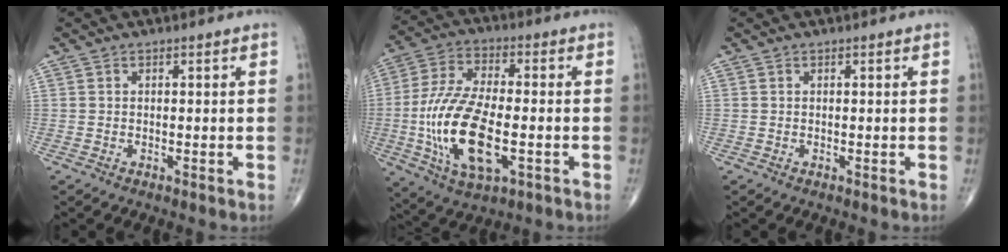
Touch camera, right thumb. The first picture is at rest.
{"total": 17.9, "force": [-3.6, 7.9, 15.6], "torque": [-0.321, 0.009, -0.061]}
{"total": 0.0}